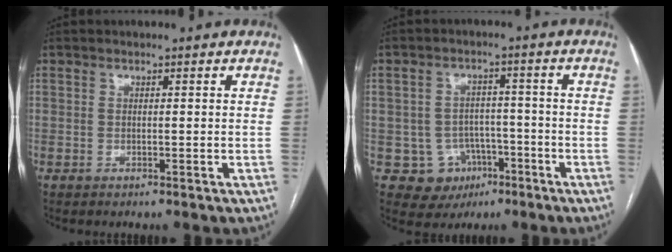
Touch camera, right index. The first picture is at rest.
{"total": 7.1, "force": [-2.7, 6.5, 1.0], "torque": [-0.007, 0.014, -0.030]}